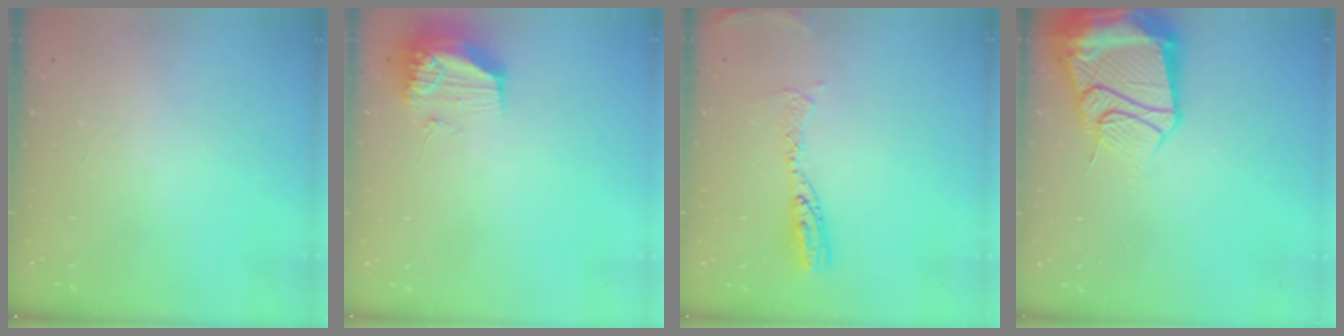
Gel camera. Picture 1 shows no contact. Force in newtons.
{"total": 11.1, "press": 11.1, "slide": 0.8}
{"total": 9.5, "press": 9.4, "slide": 0.9}
{"total": 20.6, "press": 20.5, "slide": 2.3}